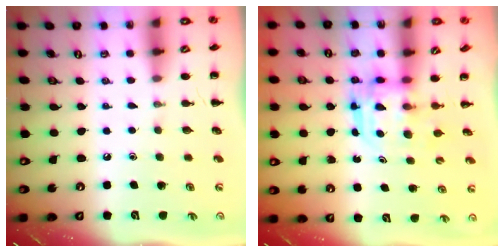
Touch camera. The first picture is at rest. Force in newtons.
{"total": 3.3, "press": 3.3, "slide": 0.2}